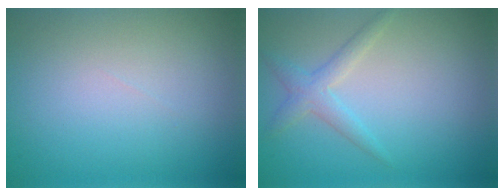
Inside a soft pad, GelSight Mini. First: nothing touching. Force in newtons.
{"total": 2.0, "press": 2.0, "slide": 0.1}